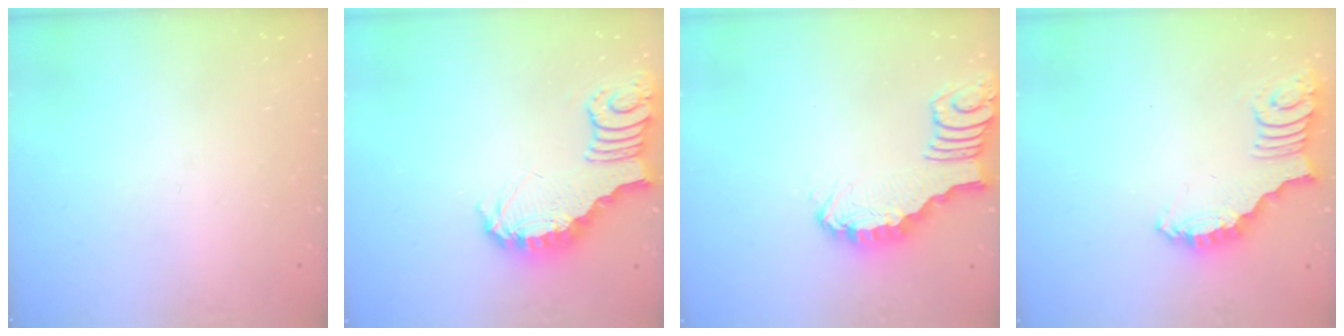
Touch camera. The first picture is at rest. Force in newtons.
{"total": 3.8, "press": 3.7, "slide": 0.8}
{"total": 2.7, "press": 2.7, "slide": 0.4}
{"total": 2.7, "press": 2.7, "slide": 0.5}